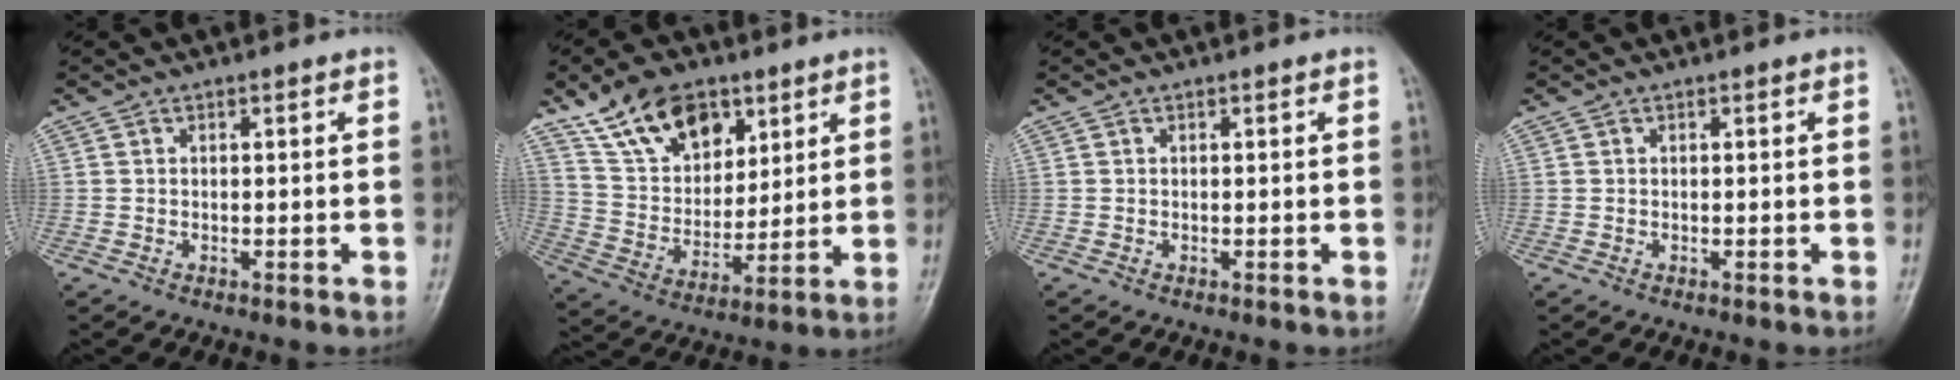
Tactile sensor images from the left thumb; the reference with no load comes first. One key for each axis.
{"total": 15.1, "fx": 9.2, "fy": 9.1, "fz": 7.9, "tx": -0.099, "ty": -0.038, "tz": 0.172}
{"total": 0.0}
{"total": 0.0}